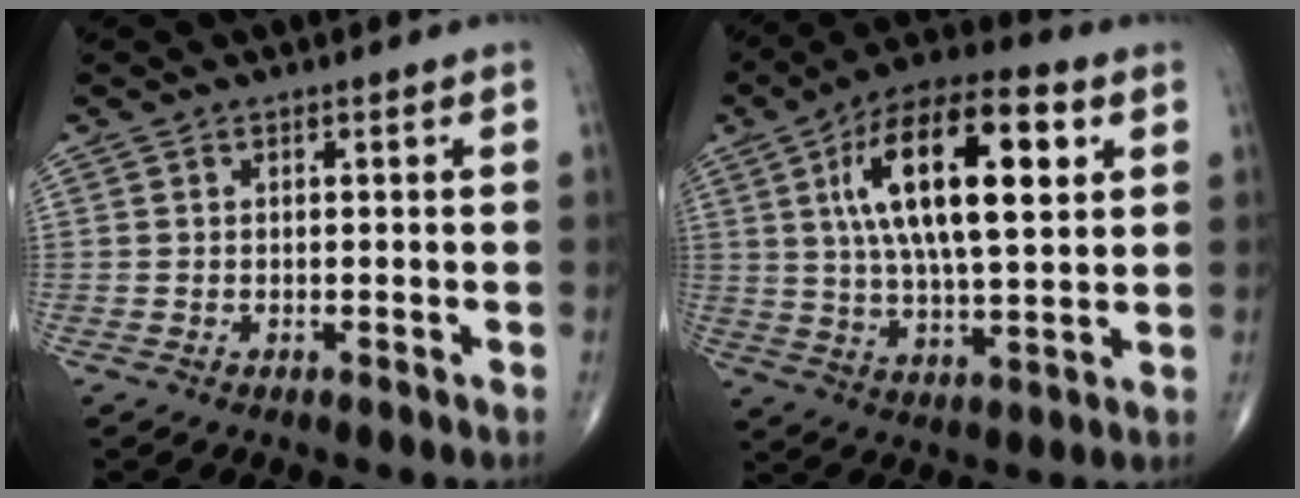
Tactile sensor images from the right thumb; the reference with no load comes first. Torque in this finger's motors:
{"motor_torque": [-0.01, 1.83, 1.97, 0.81, 0.48]}